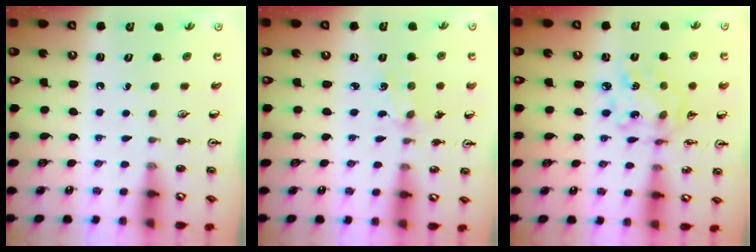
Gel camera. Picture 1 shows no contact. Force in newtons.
{"total": 1.8, "press": 1.8, "slide": 0.3}
{"total": 9.8, "press": 9.7, "slide": 0.9}